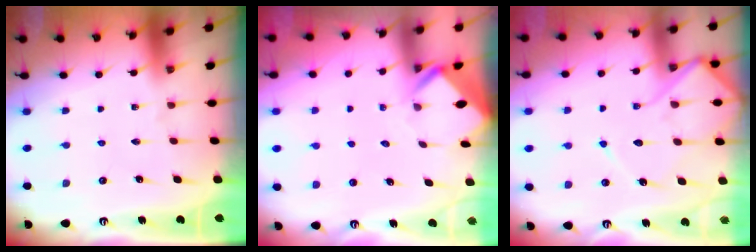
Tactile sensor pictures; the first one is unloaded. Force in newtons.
{"total": 2.8, "press": 2.8, "slide": 0.2}
{"total": 11.4, "press": 11.3, "slide": 1.1}